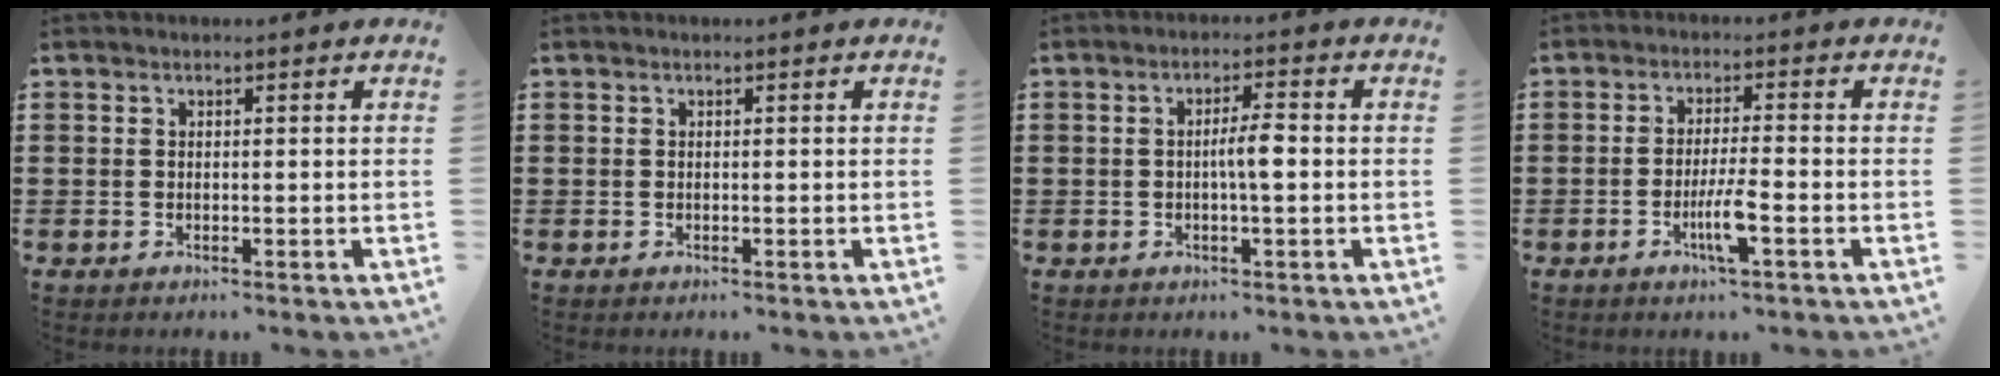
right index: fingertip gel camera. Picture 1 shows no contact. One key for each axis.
{"total": 0.0}
{"total": 3.6, "fx": -0.4, "fy": 0.6, "fz": 3.6, "tx": -0.064, "ty": 0.003, "tz": -0.009}
{"total": 4.7, "fx": -2.1, "fy": 0.2, "fz": 4.2, "tx": -0.084, "ty": -0.012, "tz": -0.040}